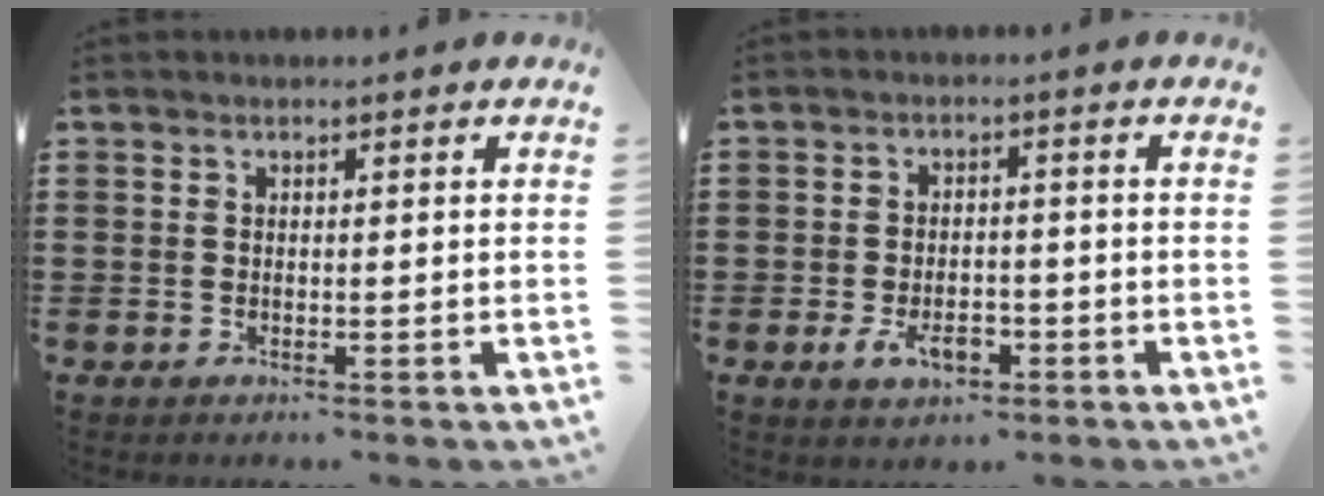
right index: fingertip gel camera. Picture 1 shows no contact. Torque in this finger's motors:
{"motor_torque": [1.54, 0.60, 0.15, 0.06]}